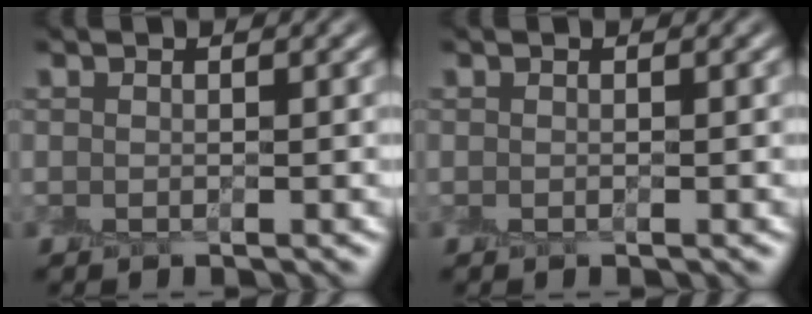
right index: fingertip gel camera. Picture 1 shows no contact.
{"total": 0.0}